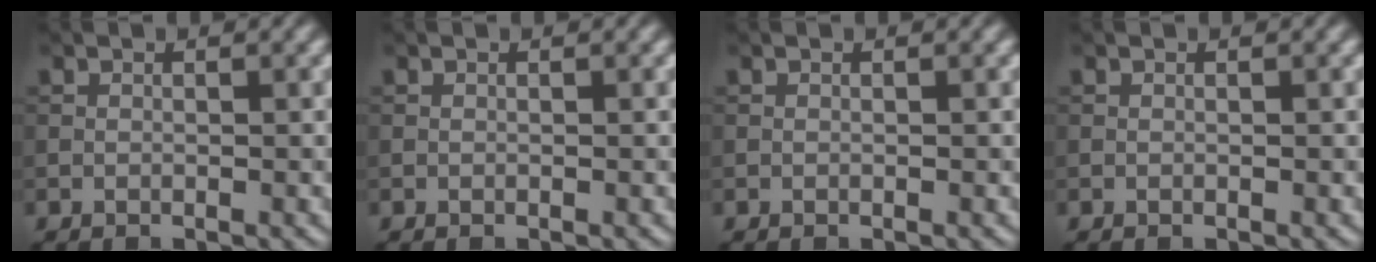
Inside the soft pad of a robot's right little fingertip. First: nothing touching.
{"total": 0.0}
{"total": 0.0}
{"total": 0.0}